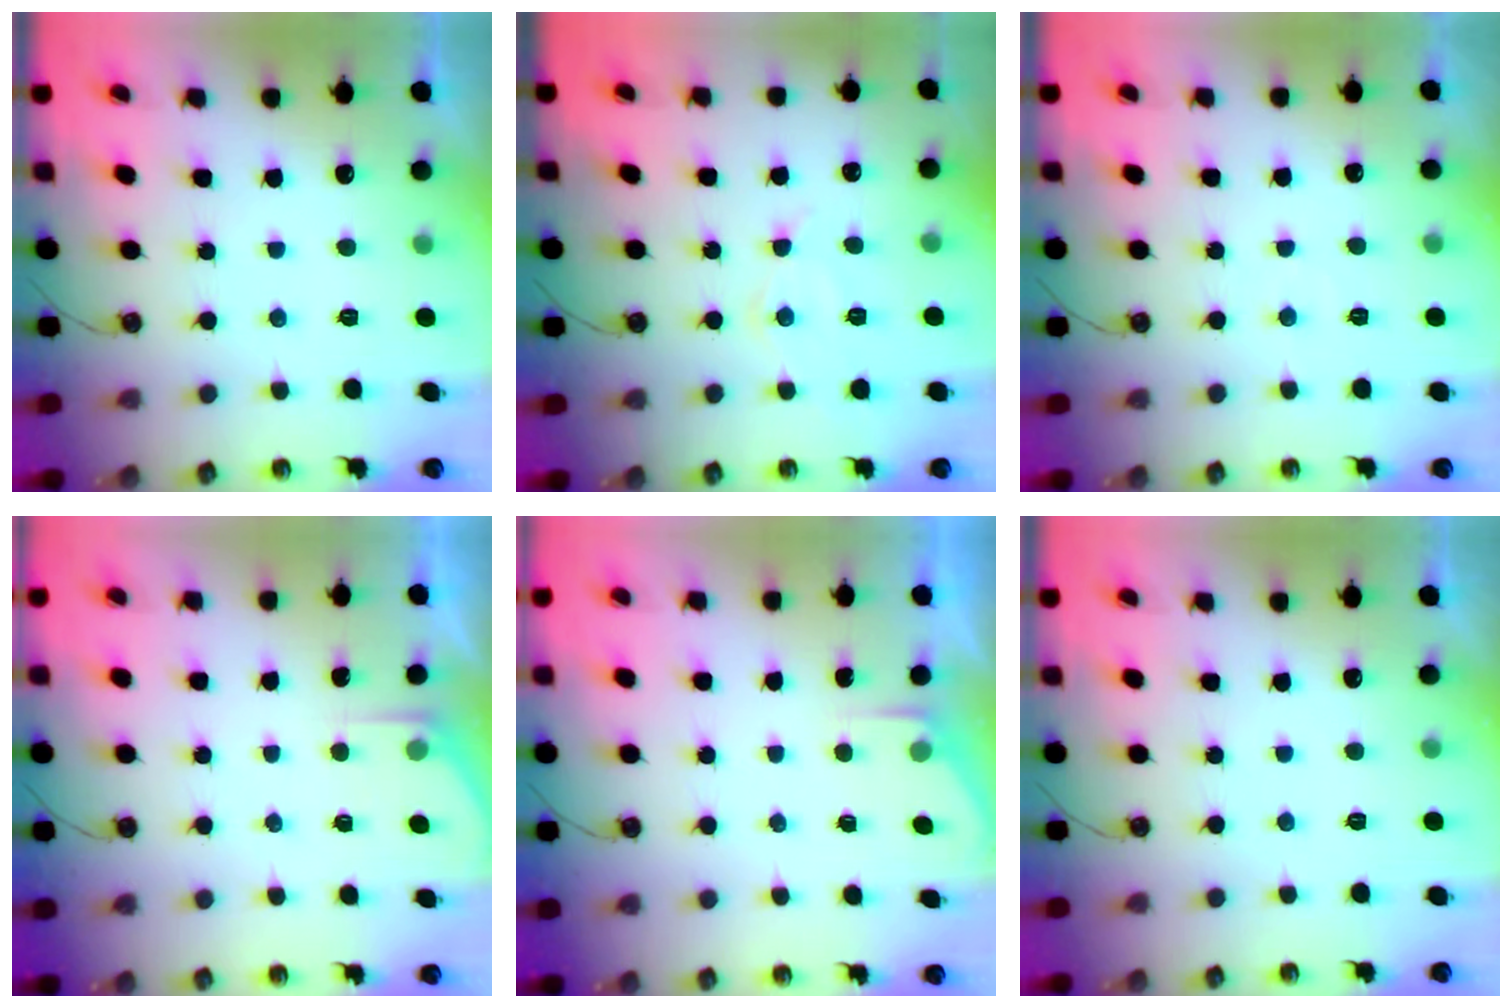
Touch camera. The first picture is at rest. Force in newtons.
{"total": 9.7, "press": 9.7, "slide": 0.7}
{"total": 4.2, "press": 4.1, "slide": 0.6}
{"total": 2.7, "press": 2.7, "slide": 0.3}
{"total": 2.4, "press": 2.4, "slide": 0.4}
{"total": 0.0}